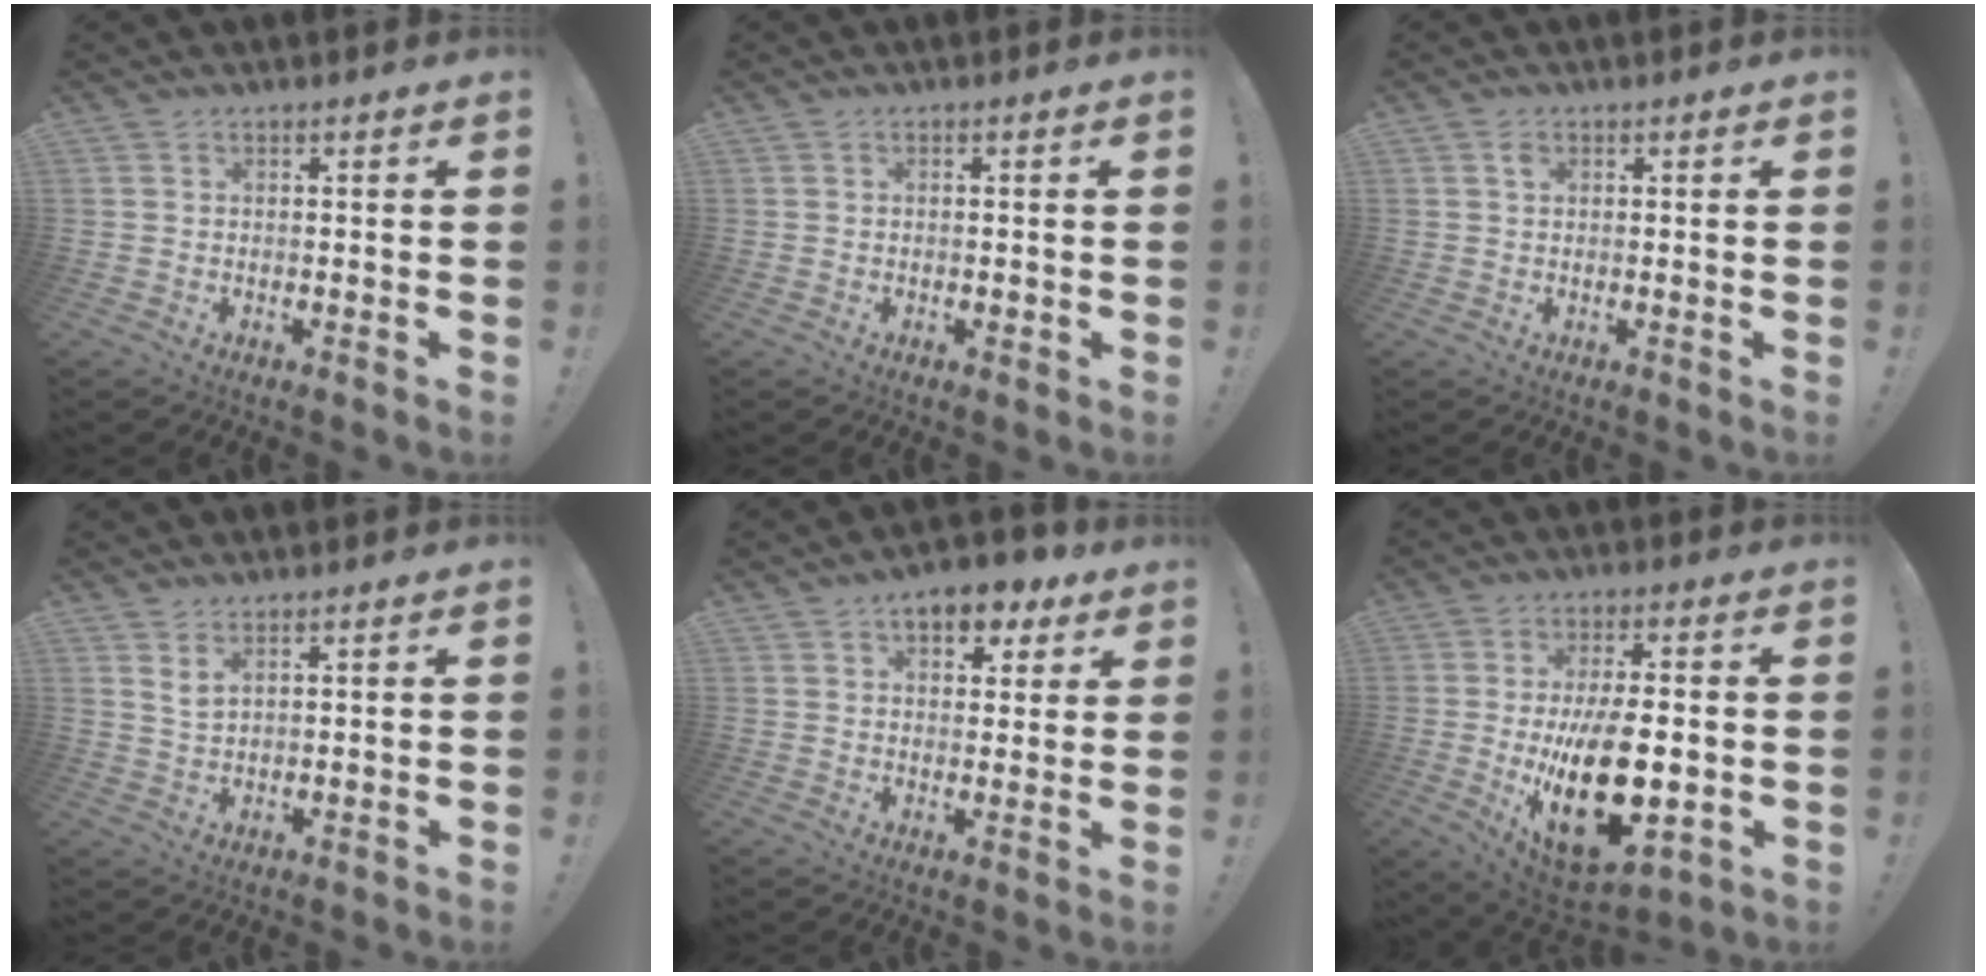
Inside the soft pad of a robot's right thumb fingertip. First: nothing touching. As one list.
[{"total": 0.9, "force": [-0.3, 0.7, 0.6], "torque": [-0.004, 0.000, -0.006]}, {"total": 1.4, "force": [0.6, 0.9, 0.8], "torque": [-0.017, 0.003, 0.012]}, {"total": 3.4, "force": [2.4, 1.0, 2.2], "torque": [-0.042, -0.014, 0.042]}, {"total": 8.9, "force": [5.1, 5.1, 5.2], "torque": [-0.065, -0.020, 0.089]}, {"total": 22.3, "force": [-2.3, 11.2, 19.1], "torque": [-0.311, -0.017, -0.025]}]